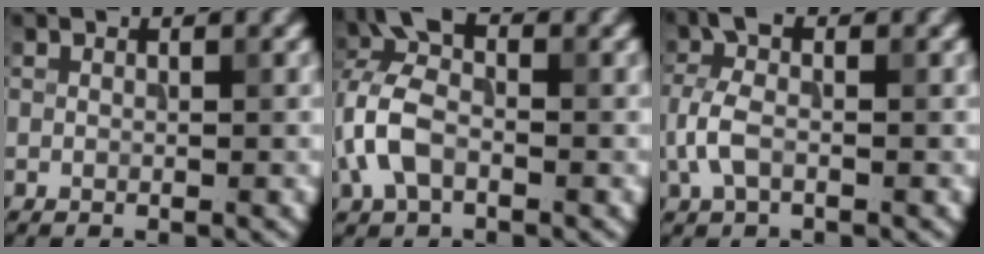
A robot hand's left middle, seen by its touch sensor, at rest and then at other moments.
{"total": 6.2, "force": [-0.8, 3.9, 4.8], "torque": [-0.117, 0.018, -0.032]}
{"total": 3.5, "force": [-0.7, 1.7, 2.9], "torque": [-0.074, 0.008, -0.024]}